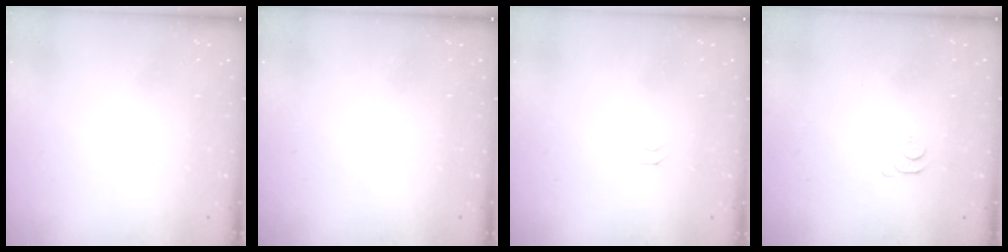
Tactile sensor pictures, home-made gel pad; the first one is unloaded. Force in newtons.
{"total": 0.0}
{"total": 5.1, "press": 5.1, "slide": 0.5}
{"total": 7.2, "press": 7.1, "slide": 0.8}